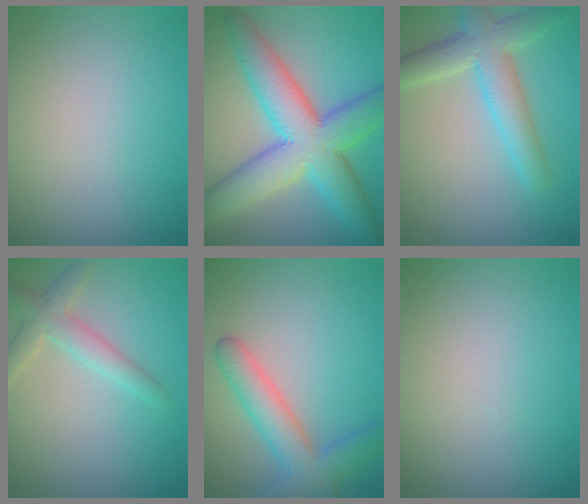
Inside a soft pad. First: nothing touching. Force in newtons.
{"total": 9.6, "press": 9.6, "slide": 0.4}
{"total": 4.8, "press": 4.8, "slide": 0.3}
{"total": 2.8, "press": 2.8, "slide": 0.1}
{"total": 4.7, "press": 4.7, "slide": 0.2}
{"total": 0.0}